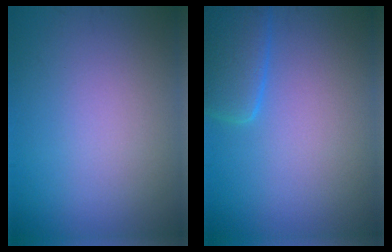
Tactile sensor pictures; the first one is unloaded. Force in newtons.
{"total": 3.4, "press": 3.4, "slide": 0.4}